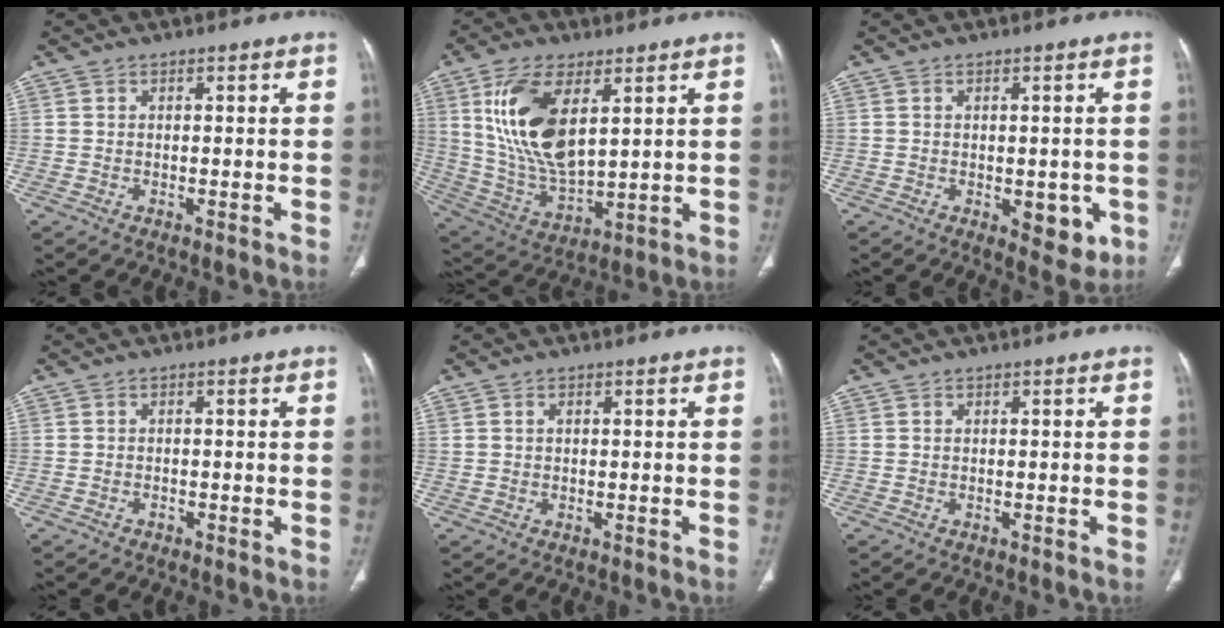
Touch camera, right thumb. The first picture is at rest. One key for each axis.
{"total": 17.0, "fx": 5.8, "fy": 8.2, "fz": 13.8, "tx": -0.264, "ty": -0.025, "tz": 0.122}
{"total": 6.3, "fx": -1.6, "fy": 3.4, "fz": 5.0, "tx": -0.035, "ty": -0.007, "tz": -0.011}
{"total": 0.6, "fx": -0.4, "fy": 0.4, "fz": 0.1, "tx": -0.001, "ty": 0.001, "tz": -0.010}
{"total": 0.7, "fx": 0.3, "fy": 0.5, "fz": 0.4, "tx": -0.005, "ty": 0.002, "tz": 0.006}
{"total": 0.0}